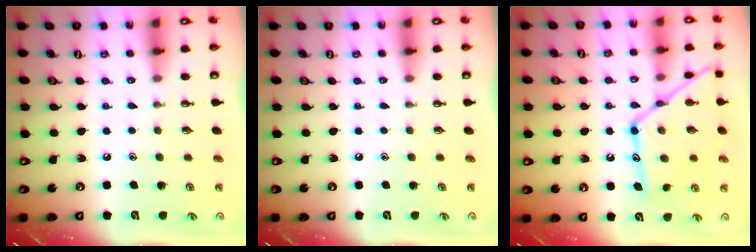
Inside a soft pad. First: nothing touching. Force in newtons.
{"total": 0.0}
{"total": 16.1, "press": 16.0, "slide": 1.2}